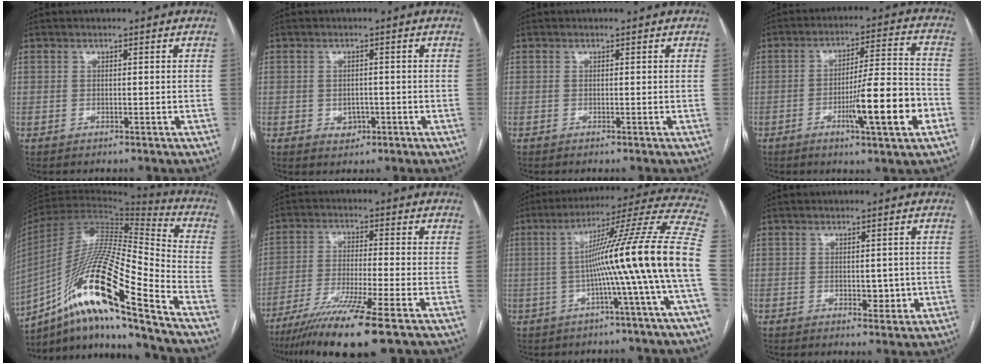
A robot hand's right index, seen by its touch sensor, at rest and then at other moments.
{"total": 2.2, "force": [-0.8, 1.7, 1.1], "torque": [-0.010, 0.003, -0.005]}
{"total": 0.0}
{"total": 13.2, "force": [-4.8, 0.5, 12.3], "torque": [-0.192, -0.003, -0.072]}
{"total": 22.5, "force": [-13.2, 0.4, 18.2], "torque": [-0.347, -0.019, -0.243]}
{"total": 12.5, "force": [-8.7, -1.3, 8.9], "torque": [-0.166, -0.035, -0.148]}
{"total": 18.5, "force": [-2.7, -3.1, 18.1], "torque": [-0.247, 0.022, -0.058]}
{"total": 2.9, "force": [-0.3, 1.8, 2.2], "torque": [-0.025, 0.001, 0.003]}